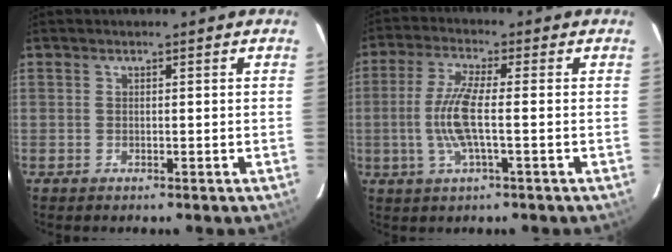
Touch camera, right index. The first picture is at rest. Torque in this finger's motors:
{"motor_torque": [1.30, 0.12, 0.61, 0.12]}